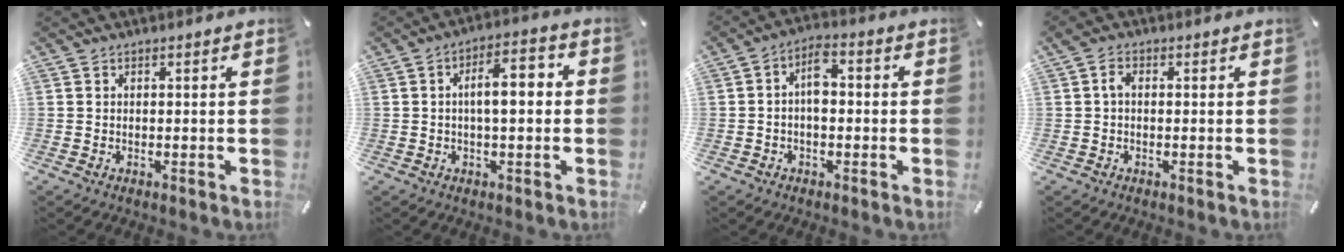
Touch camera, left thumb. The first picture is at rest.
{"total": 8.0, "force": [0.1, 3.3, 7.2], "torque": [-0.110, 0.009, -0.006]}
{"total": 5.9, "force": [-0.4, 3.4, 4.8], "torque": [-0.088, 0.019, -0.007]}
{"total": 2.3, "force": [0.1, 1.4, 1.8], "torque": [-0.037, 0.008, 0.000]}